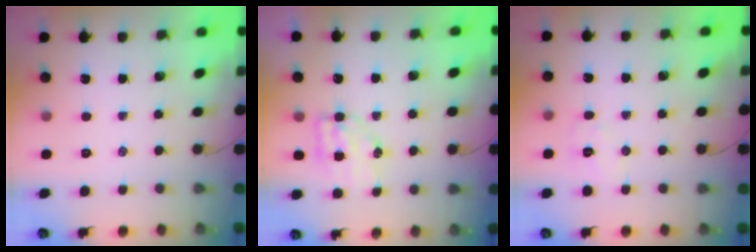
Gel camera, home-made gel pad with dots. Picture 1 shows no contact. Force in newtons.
{"total": 6.0, "press": 6.0, "slide": 0.7}
{"total": 3.8, "press": 3.7, "slide": 0.8}